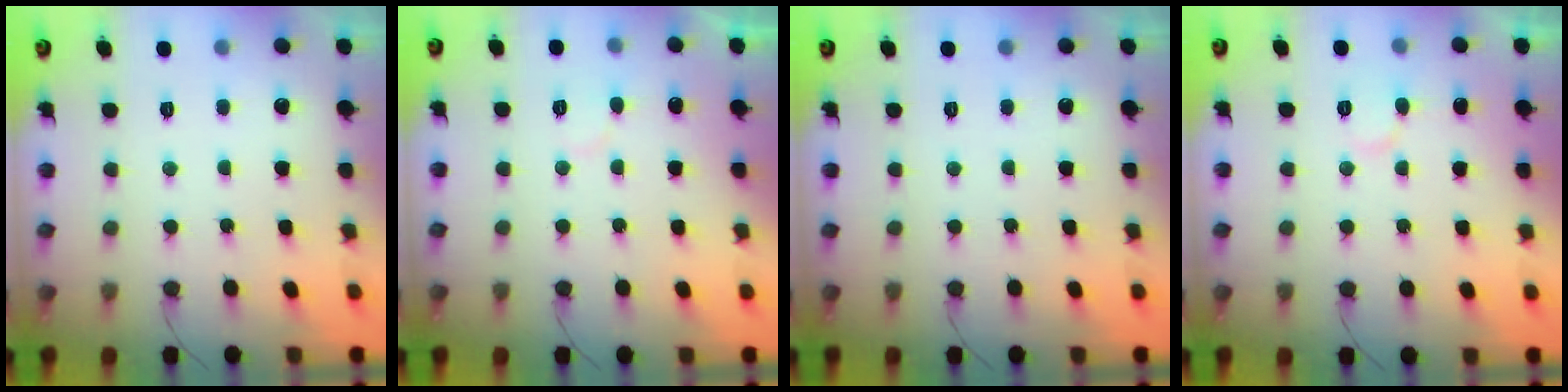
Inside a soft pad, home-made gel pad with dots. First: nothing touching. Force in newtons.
{"total": 4.2, "press": 4.2, "slide": 0.3}
{"total": 0.0}
{"total": 4.0, "press": 4.0, "slide": 0.5}